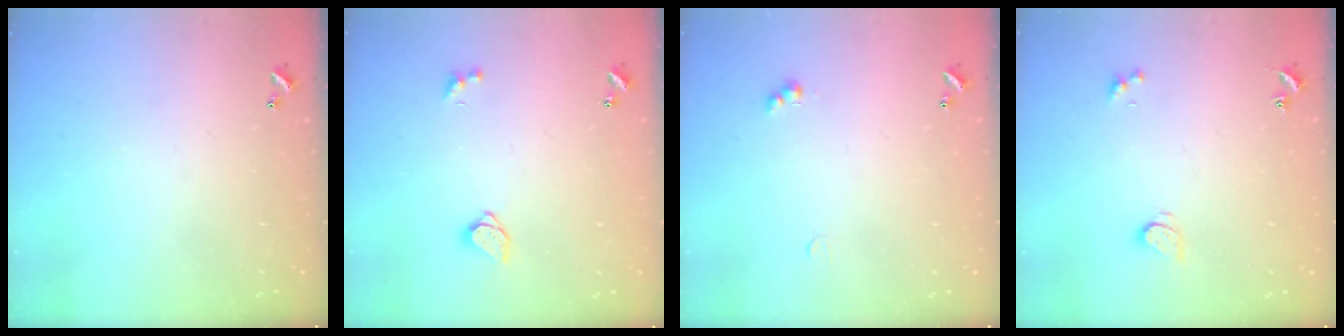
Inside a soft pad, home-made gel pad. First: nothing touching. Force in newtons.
{"total": 1.5, "press": 1.5, "slide": 0.2}
{"total": 1.8, "press": 1.8, "slide": 0.4}
{"total": 1.4, "press": 1.4, "slide": 0.4}